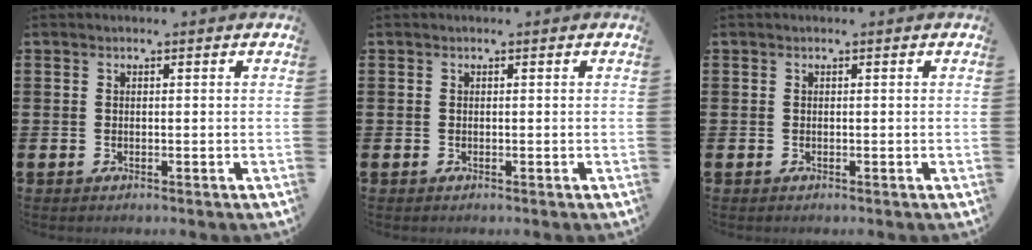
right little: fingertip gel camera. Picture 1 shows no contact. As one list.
[{"total": 0.0}, {"total": 0.0}]